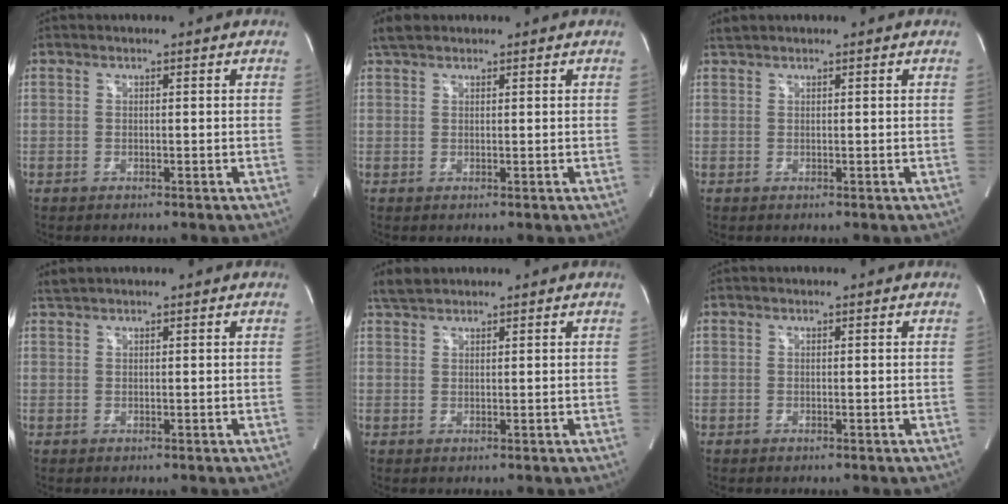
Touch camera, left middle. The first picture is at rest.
{"total": 2.4, "force": [2.0, 1.0, 1.0], "torque": [-0.023, 0.017, 0.038]}
{"total": 0.9, "force": [0.9, -0.1, 0.0], "torque": [-0.006, 0.010, 0.024]}
{"total": 1.0, "force": [1.0, -0.2, 0.1], "torque": [-0.007, 0.010, 0.027]}
{"total": 2.4, "force": [2.3, 0.6, 0.6], "torque": [-0.016, 0.013, 0.046]}
{"total": 0.0}